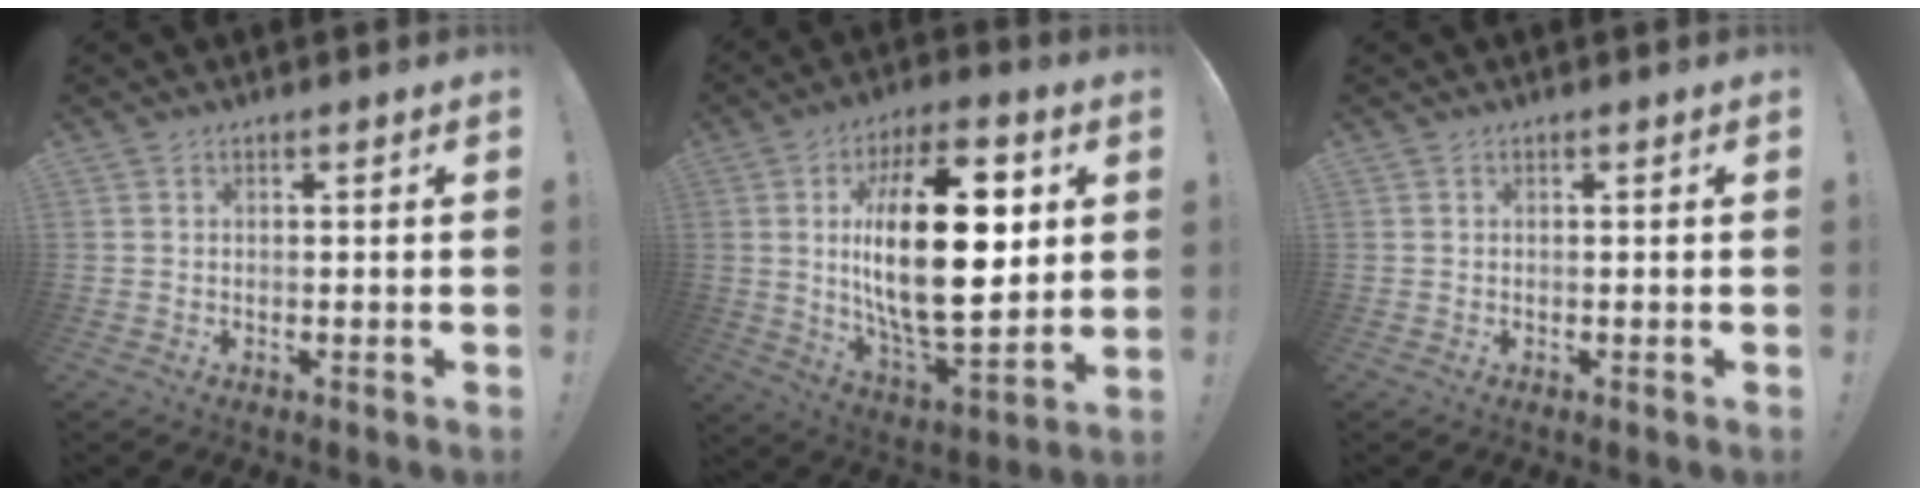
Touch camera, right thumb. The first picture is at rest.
{"total": 27.5, "force": [4.2, 11.7, 24.5], "torque": [-0.424, -0.015, 0.061]}
{"total": 0.0}